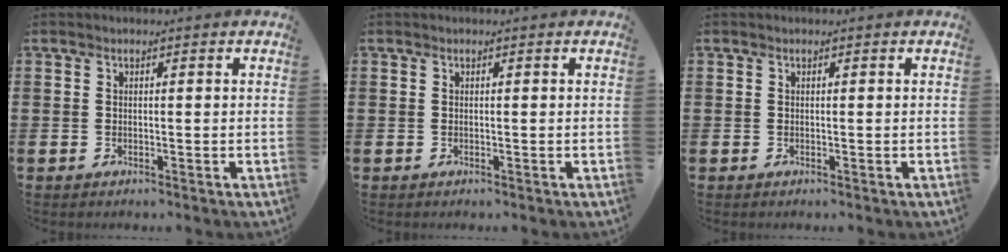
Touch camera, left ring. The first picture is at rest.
{"total": 0.0}
{"total": 0.0}